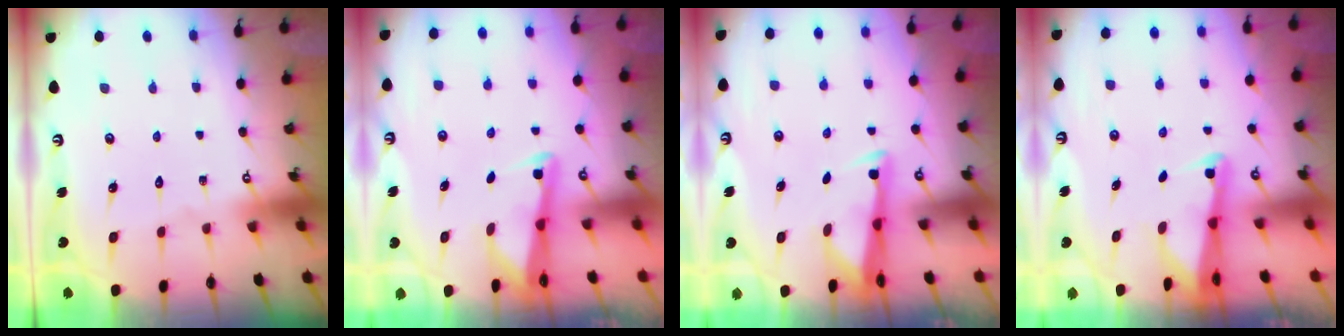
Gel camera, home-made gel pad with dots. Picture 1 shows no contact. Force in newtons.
{"total": 2.5, "press": 2.5, "slide": 0.3}
{"total": 3.3, "press": 3.2, "slide": 0.8}
{"total": 2.4, "press": 2.4, "slide": 0.2}